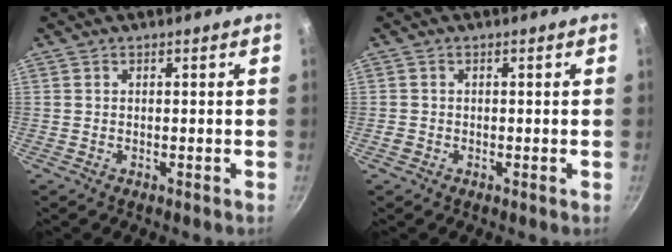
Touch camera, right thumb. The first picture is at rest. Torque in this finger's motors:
{"motor_torque": [-0.12, 0.24, 0.22, 0.28, 0.02]}